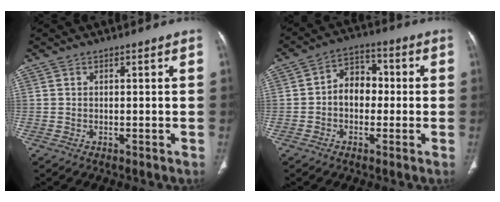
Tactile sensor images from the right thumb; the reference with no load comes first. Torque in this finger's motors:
{"motor_torque": [-0.45, -0.03, 0.09, 0.29, 0.03]}